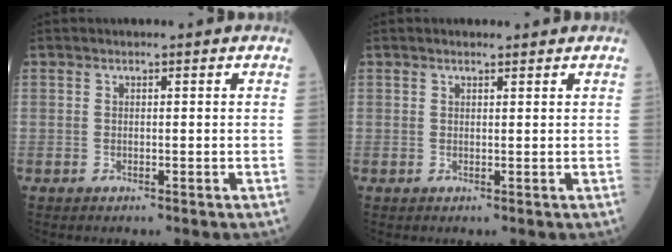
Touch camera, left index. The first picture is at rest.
{"total": 0.9, "force": [0.9, 0.2, 0.3], "torque": [-0.006, 0.006, 0.013]}